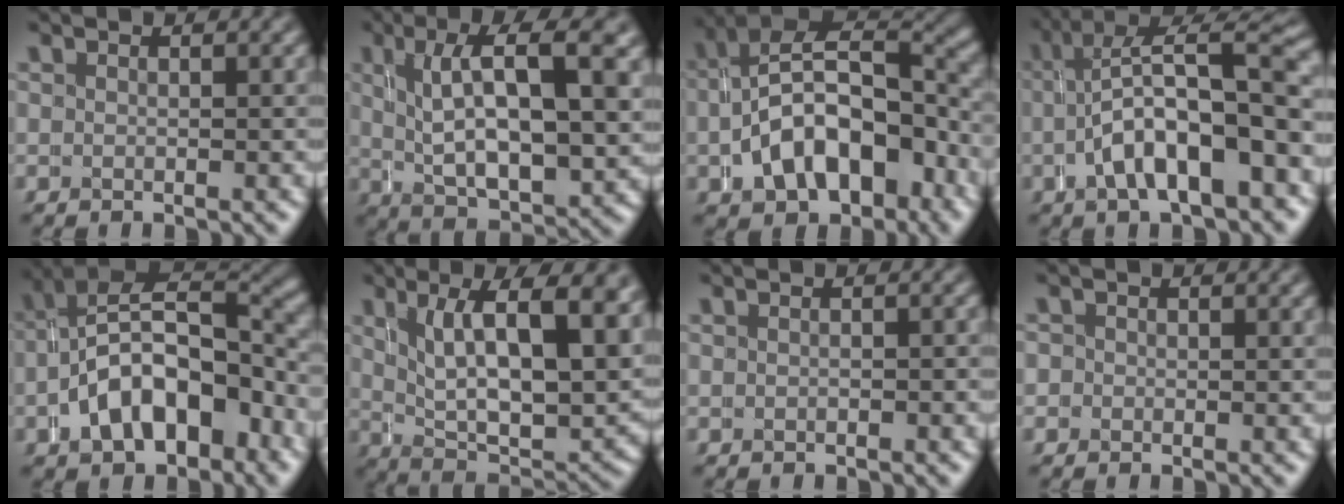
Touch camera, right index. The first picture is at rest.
{"total": 7.8, "force": [1.8, 2.5, 7.2], "torque": [-0.110, 0.008, 0.031]}
{"total": 10.1, "force": [-1.6, 6.5, 7.5], "torque": [-0.137, -0.009, -0.020]}
{"total": 10.1, "force": [-1.2, 4.1, 9.2], "torque": [-0.138, 0.004, -0.013]}
{"total": 9.0, "force": [-1.8, 5.5, 6.9], "torque": [-0.119, -0.002, -0.026]}
{"total": 9.5, "force": [2.1, 3.5, 8.6], "torque": [-0.130, -0.008, 0.040]}
{"total": 0.5, "force": [-0.4, 0.3, 0.2], "torque": [0.002, 0.004, -0.009]}
{"total": 1.2, "force": [-0.3, 1.2, -0.1], "torque": [0.005, 0.007, -0.017]}